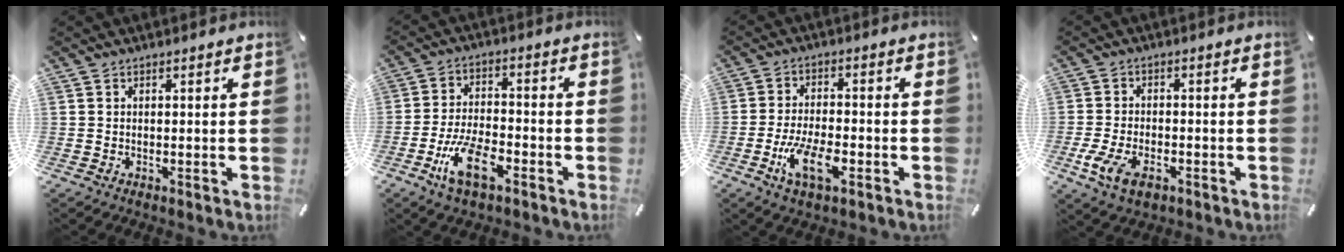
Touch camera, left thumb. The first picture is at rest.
{"total": 10.9, "force": [-5.7, 4.9, 7.9], "torque": [-0.170, 0.017, -0.107]}
{"total": 9.7, "force": [-4.2, 4.3, 7.7], "torque": [-0.162, 0.006, -0.075]}
{"total": 7.2, "force": [-3.4, 4.1, 4.8], "torque": [-0.113, 0.005, -0.064]}